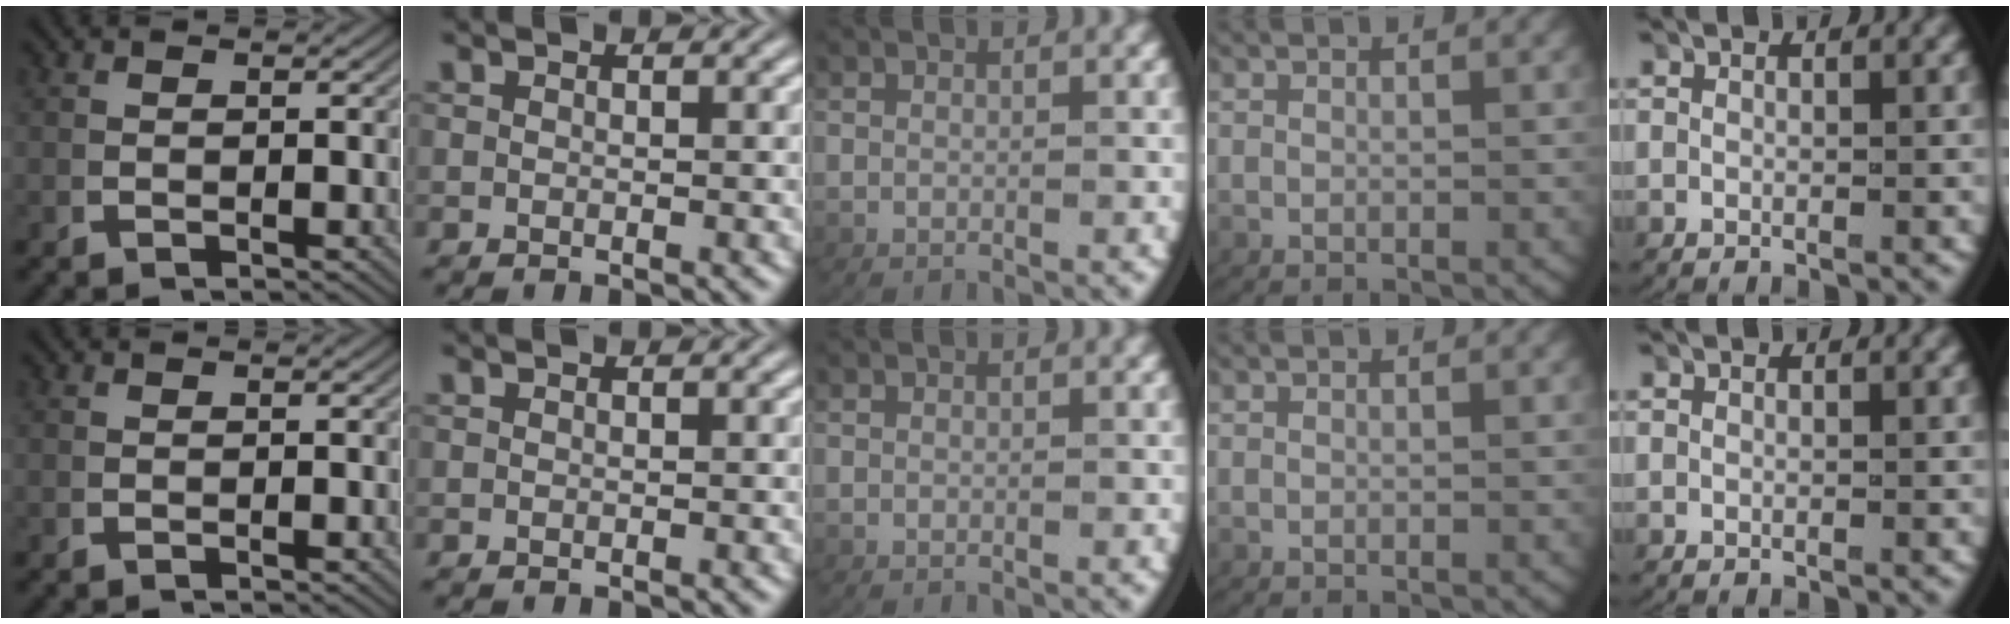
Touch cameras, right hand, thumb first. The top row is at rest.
{}